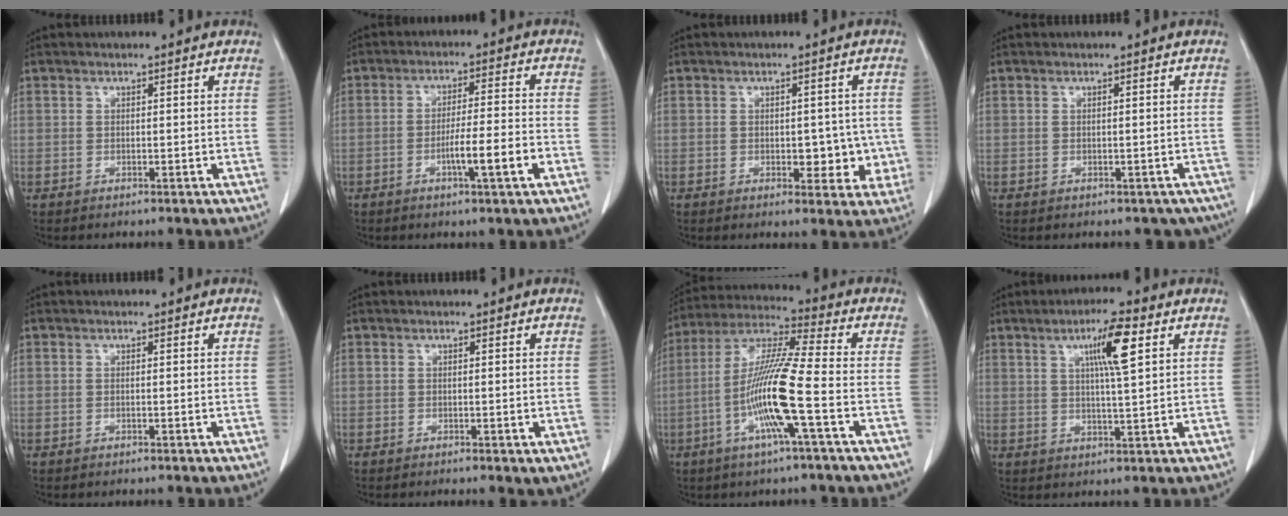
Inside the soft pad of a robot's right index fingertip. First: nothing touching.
{"total": 7.1, "force": [-2.8, -0.2, 6.6], "torque": [-0.106, -0.003, -0.046]}
{"total": 5.4, "force": [-0.9, 3.1, 4.3], "torque": [-0.034, 0.006, -0.006]}
{"total": 3.7, "force": [-2.7, 2.3, 1.1], "torque": [0.002, 0.014, -0.028]}
{"total": 0.0}
{"total": 1.3, "force": [-0.2, 0.2, 1.2], "torque": [-0.020, -0.005, 0.000]}
{"total": 13.4, "force": [-3.9, -0.4, 12.8], "torque": [-0.258, -0.003, -0.083]}
{"total": 7.4, "force": [2.9, 0.2, 6.8], "torque": [-0.118, 0.004, 0.049]}